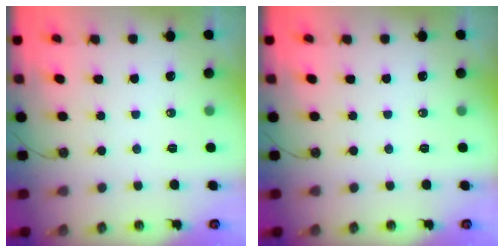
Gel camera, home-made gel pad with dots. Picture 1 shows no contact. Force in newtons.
{"total": 0.0}